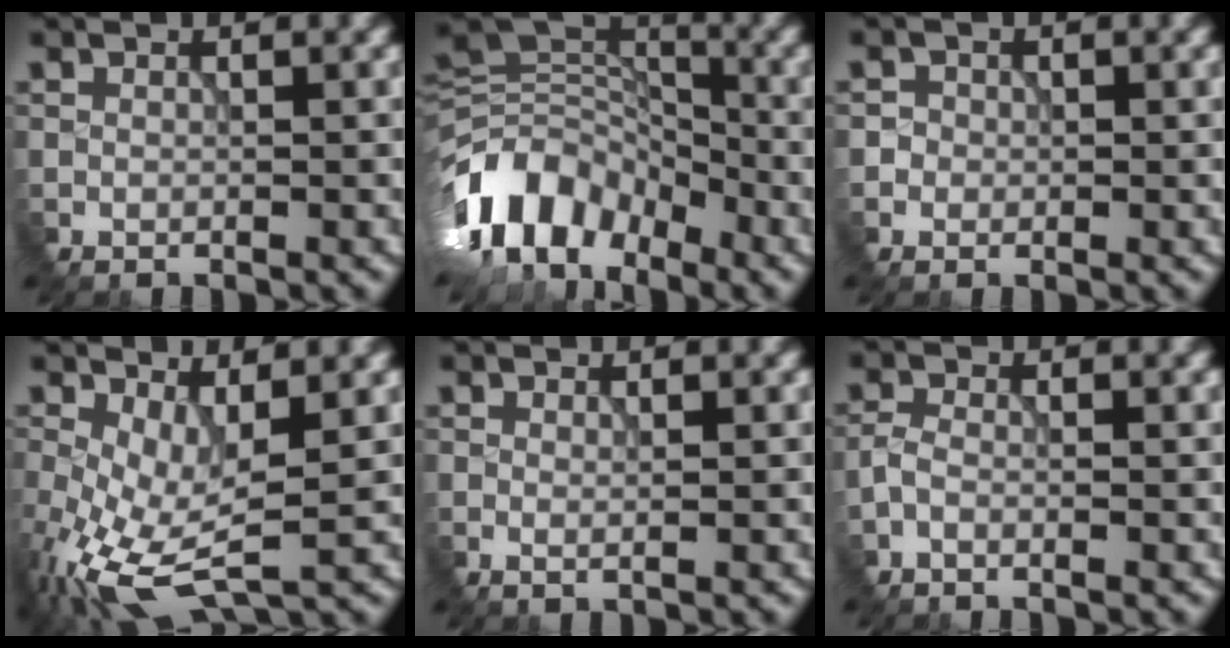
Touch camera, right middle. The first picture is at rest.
{"total": 9.5, "force": [-5.3, 5.9, 5.3], "torque": [-0.090, 0.003, -0.116]}
{"total": 1.3, "force": [-0.1, 1.3, 0.4], "torque": [0.002, -0.002, -0.006]}
{"total": 7.4, "force": [-1.5, 3.2, 6.4], "torque": [-0.149, -0.013, -0.026]}
{"total": 0.5, "force": [0.1, 0.1, 0.5], "torque": [-0.009, -0.002, 0.002]}
{"total": 1.6, "force": [-0.8, 0.8, 1.1], "torque": [-0.029, 0.000, -0.020]}